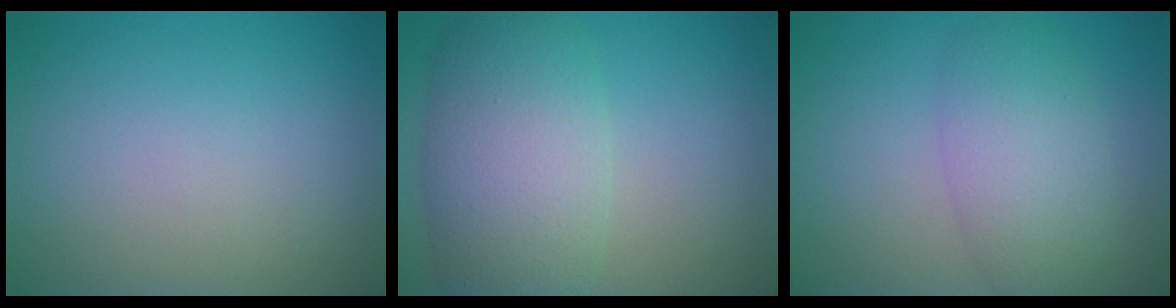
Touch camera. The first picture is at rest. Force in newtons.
{"total": 7.6, "press": 7.6, "slide": 0.6}
{"total": 5.0, "press": 5.0, "slide": 0.1}